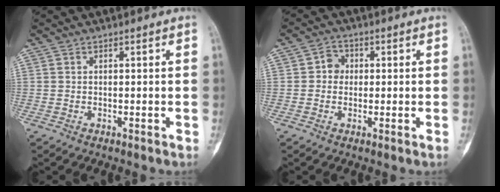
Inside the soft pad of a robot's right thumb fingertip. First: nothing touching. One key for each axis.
{"total": 3.1, "fx": 0.1, "fy": 2.8, "fz": 1.3, "tx": 0.001, "ty": 0.009, "tz": -0.007}